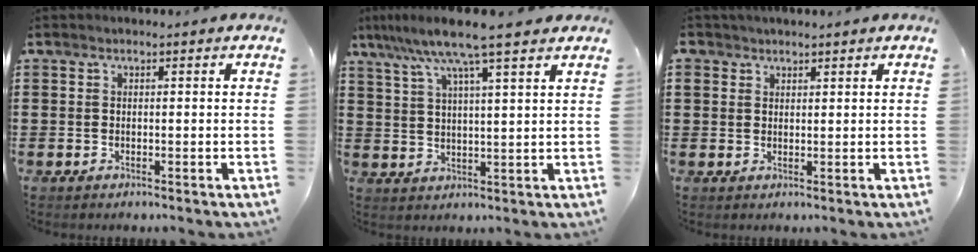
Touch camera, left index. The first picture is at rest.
{"total": 8.7, "force": [6.6, 0.0, 5.6], "torque": [-0.127, -0.017, 0.115]}
{"total": 1.6, "force": [1.4, 0.8, 0.0], "torque": [-0.005, 0.004, 0.027]}